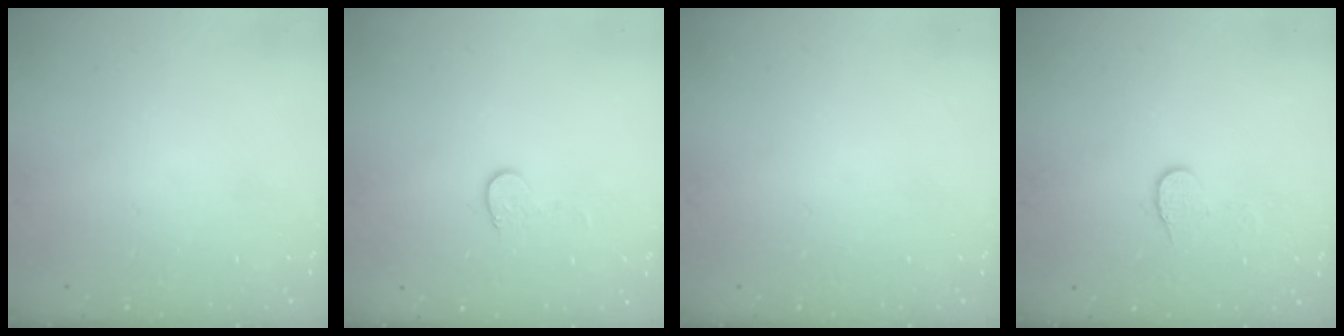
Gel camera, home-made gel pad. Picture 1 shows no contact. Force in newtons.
{"total": 4.4, "press": 4.4, "slide": 0.4}
{"total": 0.0}
{"total": 6.3, "press": 6.3, "slide": 0.4}